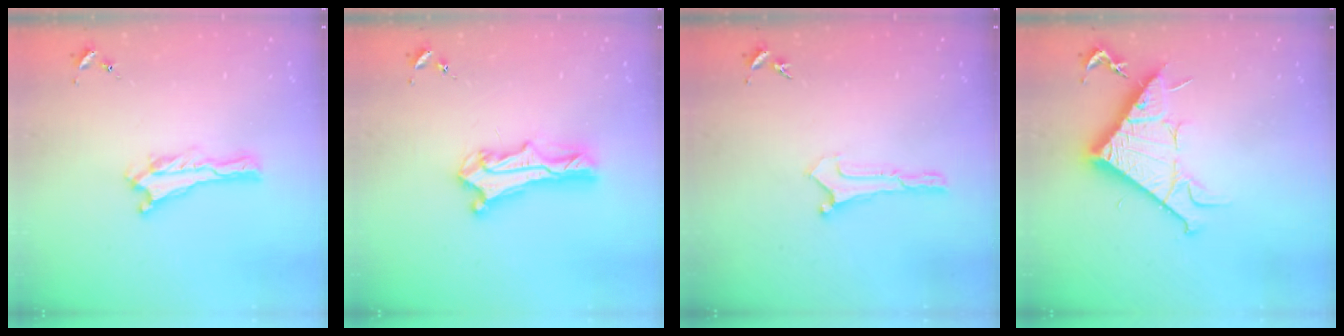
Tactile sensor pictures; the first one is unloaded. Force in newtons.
{"total": 6.6, "press": 6.6, "slide": 0.5}
{"total": 0.0}
{"total": 11.4, "press": 11.4, "slide": 0.1}